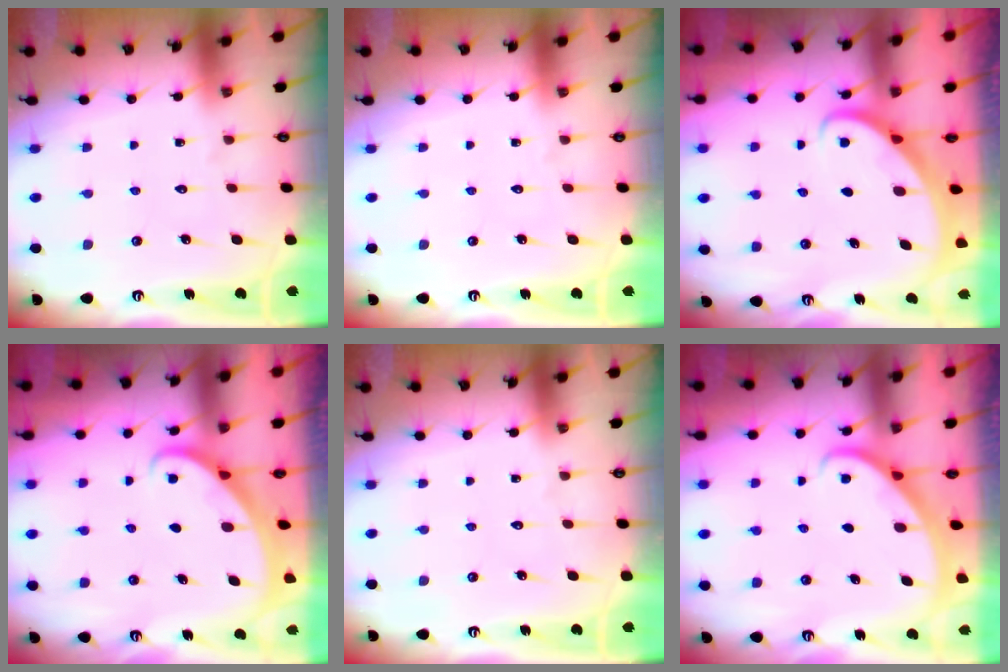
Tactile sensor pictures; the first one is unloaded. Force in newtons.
{"total": 0.0}
{"total": 2.7, "press": 2.7, "slide": 0.2}
{"total": 2.0, "press": 2.0, "slide": 0.0}
{"total": 0.0}
{"total": 2.3, "press": 2.3, "slide": 0.2}